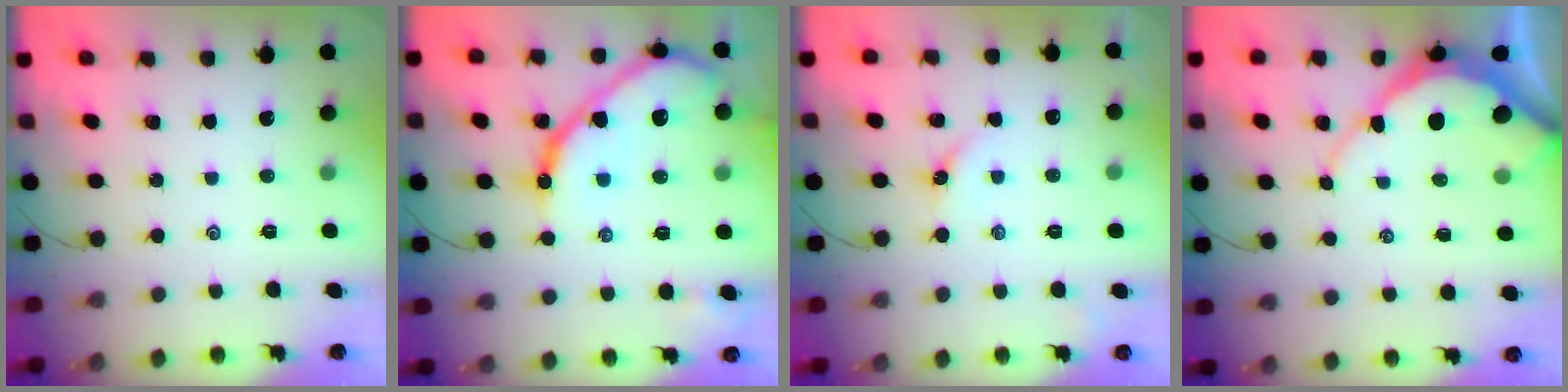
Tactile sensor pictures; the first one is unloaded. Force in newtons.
{"total": 17.4, "press": 17.3, "slide": 1.5}
{"total": 3.1, "press": 3.1, "slide": 0.5}
{"total": 8.8, "press": 8.7, "slide": 0.6}